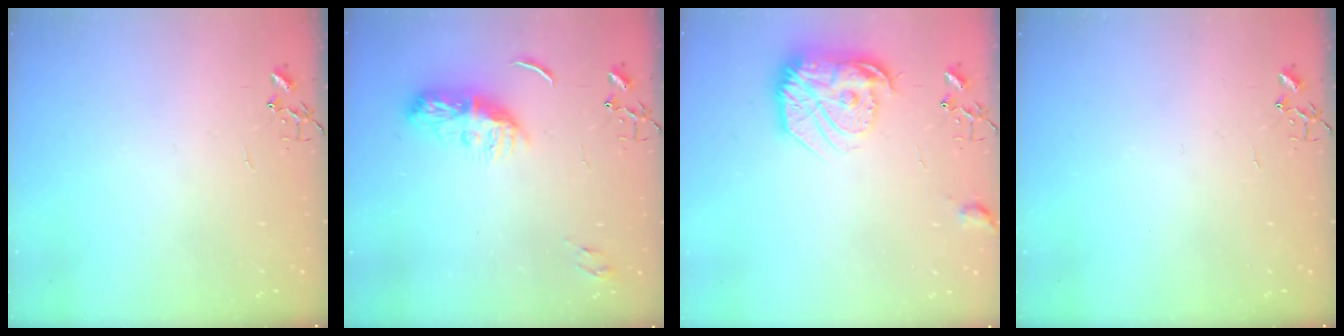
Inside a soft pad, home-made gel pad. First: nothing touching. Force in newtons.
{"total": 9.4, "press": 9.4, "slide": 0.4}
{"total": 17.9, "press": 17.9, "slide": 1.2}
{"total": 0.0}